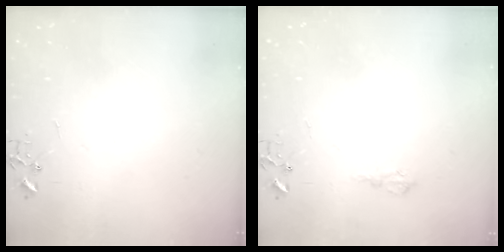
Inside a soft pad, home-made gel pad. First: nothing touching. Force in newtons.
{"total": 5.2, "press": 5.1, "slide": 0.6}